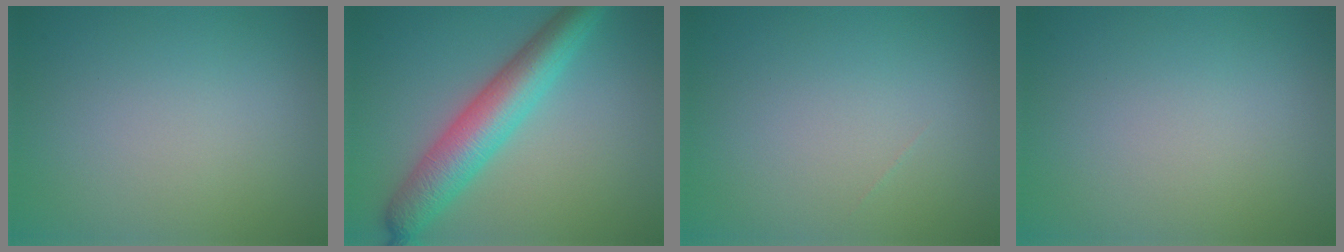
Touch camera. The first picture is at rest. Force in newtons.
{"total": 6.4, "press": 6.4, "slide": 0.1}
{"total": 0.0}
{"total": 0.0}